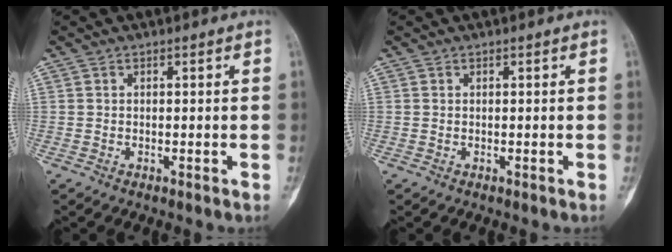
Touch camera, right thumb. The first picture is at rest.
{"total": 0.0}